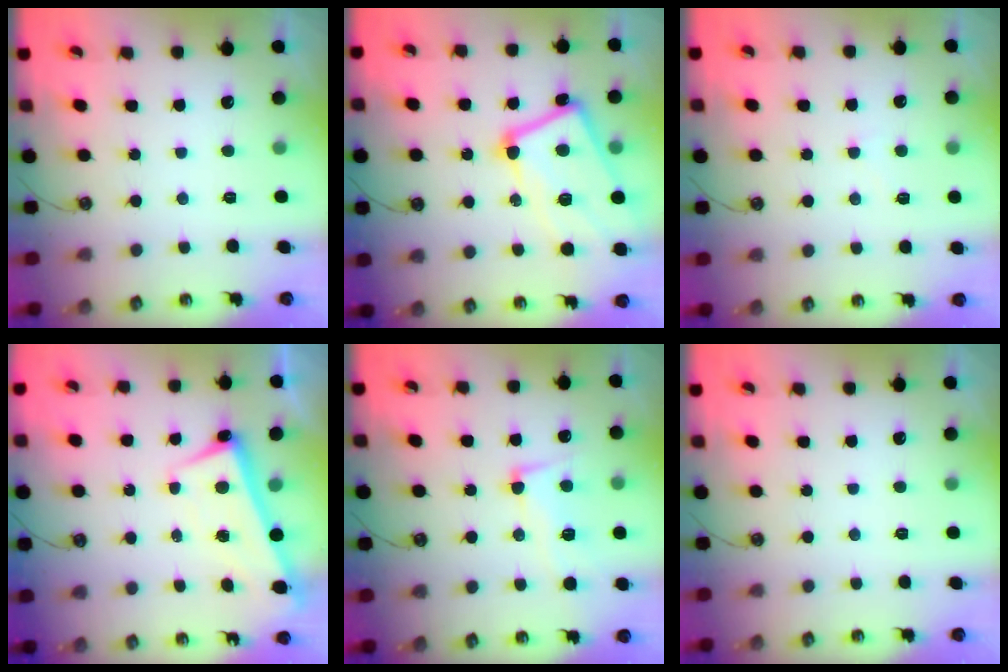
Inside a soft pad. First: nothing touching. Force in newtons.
{"total": 13.8, "press": 13.7, "slide": 1.6}
{"total": 1.8, "press": 1.8, "slide": 0.3}
{"total": 2.6, "press": 2.4, "slide": 0.8}
{"total": 4.5, "press": 4.3, "slide": 1.3}
{"total": 0.0}